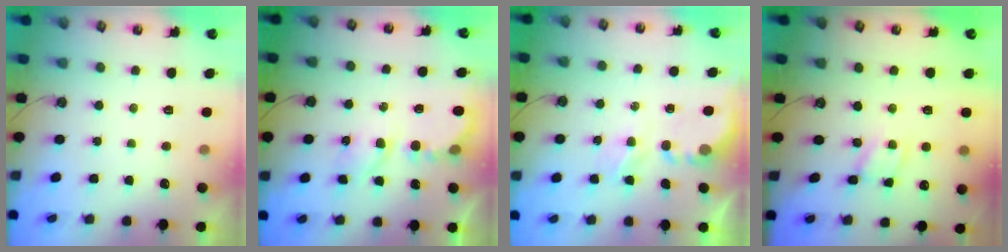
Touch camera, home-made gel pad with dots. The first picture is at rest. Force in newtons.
{"total": 6.4, "press": 6.3, "slide": 0.5}
{"total": 3.6, "press": 3.6, "slide": 0.3}
{"total": 2.4, "press": 2.4, "slide": 0.1}